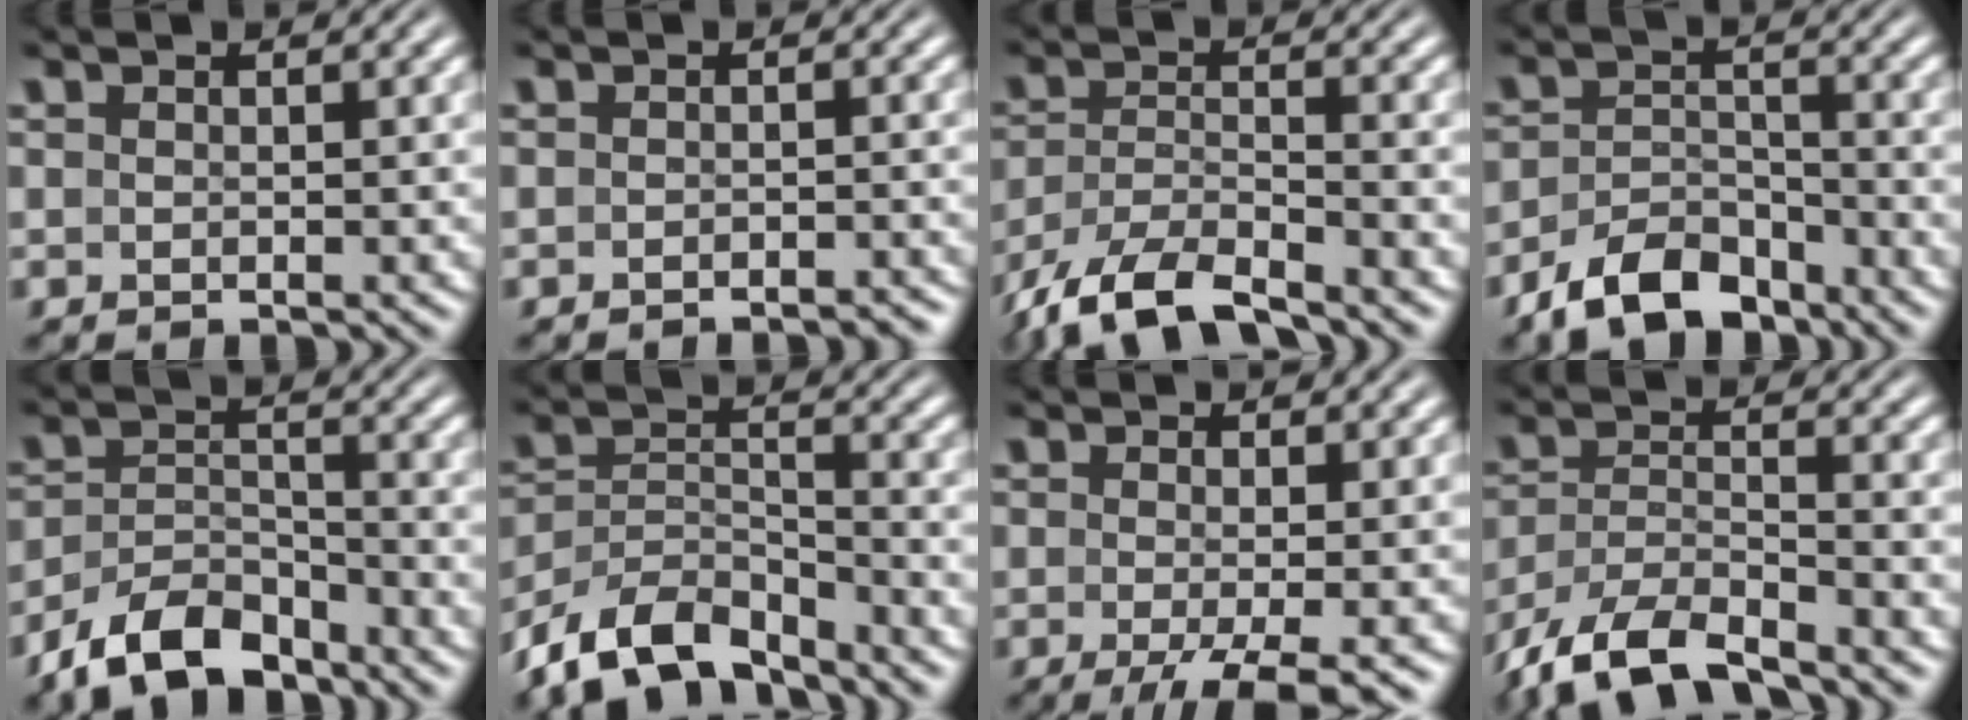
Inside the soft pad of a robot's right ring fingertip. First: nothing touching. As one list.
[{"total": 2.4, "force": [-2.4, 0.1, 0.3], "torque": [-0.006, -0.008, -0.033]}, {"total": 7.8, "force": [-5.3, 4.4, 3.8], "torque": [-0.091, -0.033, -0.074]}, {"total": 6.8, "force": [-5.5, 3.1, 2.5], "torque": [-0.041, -0.023, -0.083]}, {"total": 7.6, "force": [-5.9, 3.7, 2.9], "torque": [-0.053, -0.026, -0.088]}, {"total": 8.1, "force": [-5.7, 4.5, 3.8], "torque": [-0.079, -0.034, -0.084]}, {"total": 5.9, "force": [-3.7, 1.6, 4.4], "torque": [-0.068, -0.031, -0.038]}, {"total": 8.6, "force": [-5.8, 5.1, 3.7], "torque": [-0.094, -0.036, -0.085]}]